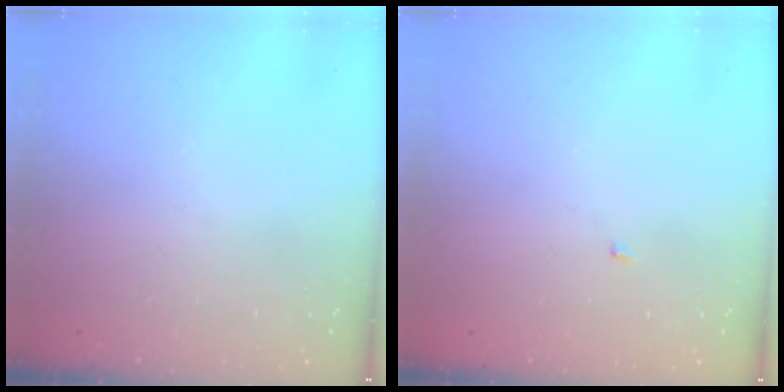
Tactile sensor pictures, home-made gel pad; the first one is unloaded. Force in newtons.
{"total": 1.4, "press": 1.3, "slide": 0.1}